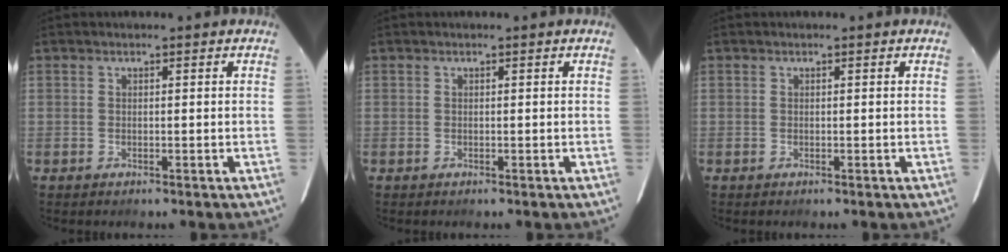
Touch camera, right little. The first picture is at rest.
{"total": 0.0}
{"total": 0.0}